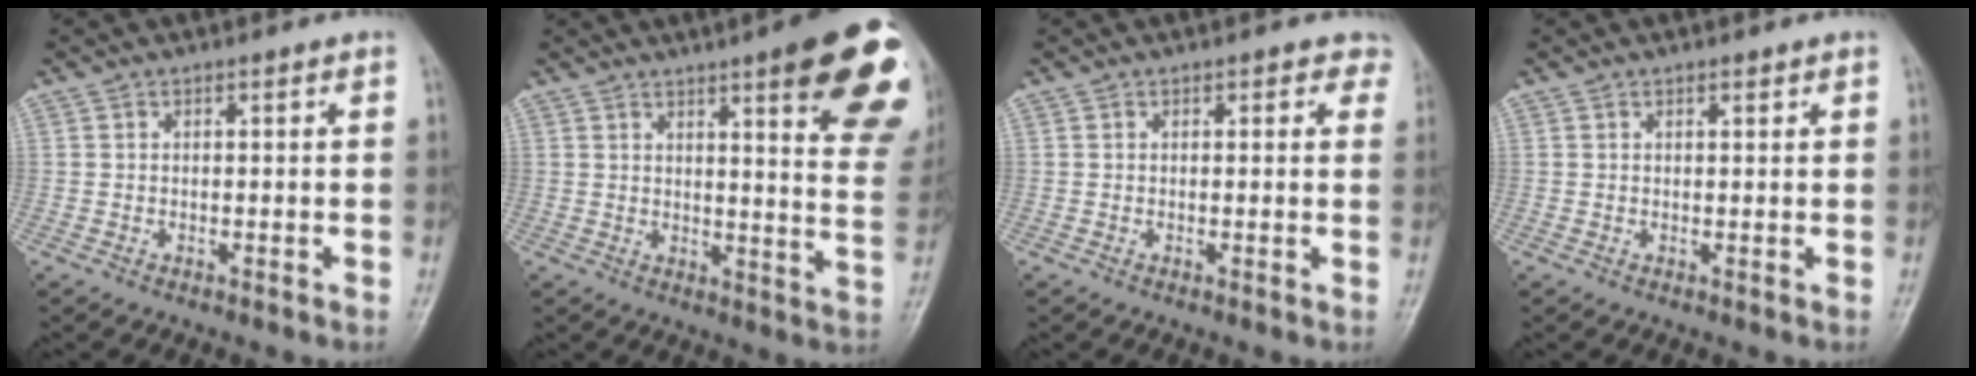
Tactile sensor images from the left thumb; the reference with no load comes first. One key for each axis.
{"total": 19.9, "fx": 10.4, "fy": 4.1, "fz": 16.5, "tx": -0.181, "ty": -0.041, "tz": 0.116}
{"total": 2.4, "fx": 1.5, "fy": 1.6, "fz": 0.9, "tx": 0.021, "ty": -0.003, "tz": 0.006}
{"total": 0.8, "fx": 0.7, "fy": 0.3, "fz": 0.4, "tx": -0.003, "ty": -0.003, "tz": 0.009}